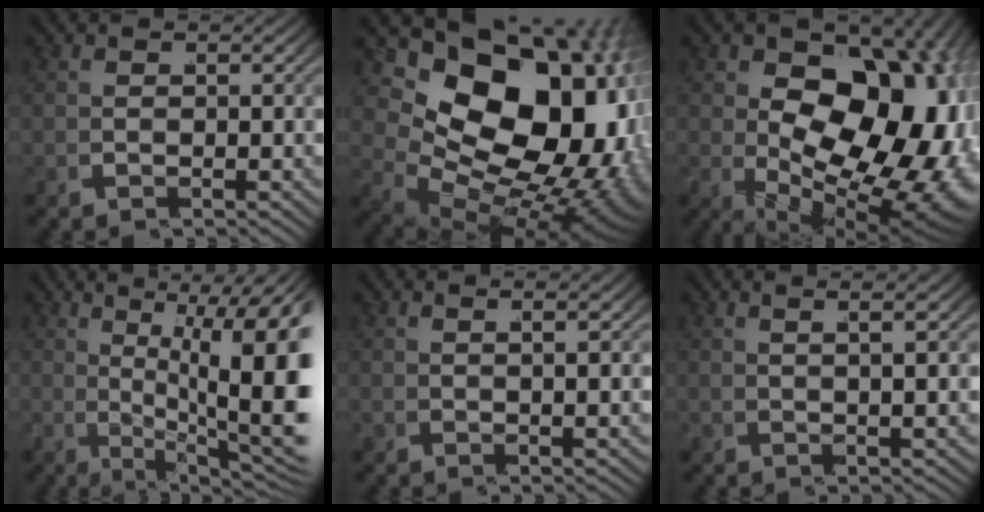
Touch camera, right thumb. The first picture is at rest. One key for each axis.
{"total": 24.2, "fx": 0.1, "fy": 16.5, "fz": 17.7, "tx": -0.331, "ty": -0.058, "tz": 0.033}
{"total": 23.0, "fx": -1.4, "fy": 15.1, "fz": 17.3, "tx": -0.287, "ty": -0.085, "tz": 0.025}
{"total": 12.5, "fx": 1.2, "fy": 6.2, "fz": 10.9, "tx": -0.153, "ty": -0.022, "tz": 0.027}
{"total": 2.1, "fx": 1.2, "fy": 0.2, "fz": 1.7, "tx": -0.035, "ty": -0.001, "tz": 0.032}
{"total": 3.7, "fx": 2.2, "fy": 0.4, "fz": 2.9, "tx": -0.042, "ty": 0.007, "tz": 0.045}